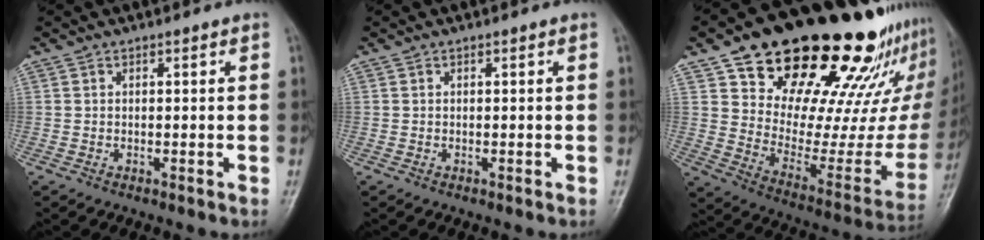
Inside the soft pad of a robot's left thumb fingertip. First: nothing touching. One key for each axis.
{"total": 0.0}
{"total": 31.9, "fx": 22.7, "fy": 12.9, "fz": 18.4, "tx": -0.234, "ty": -0.092, "tz": 0.332}